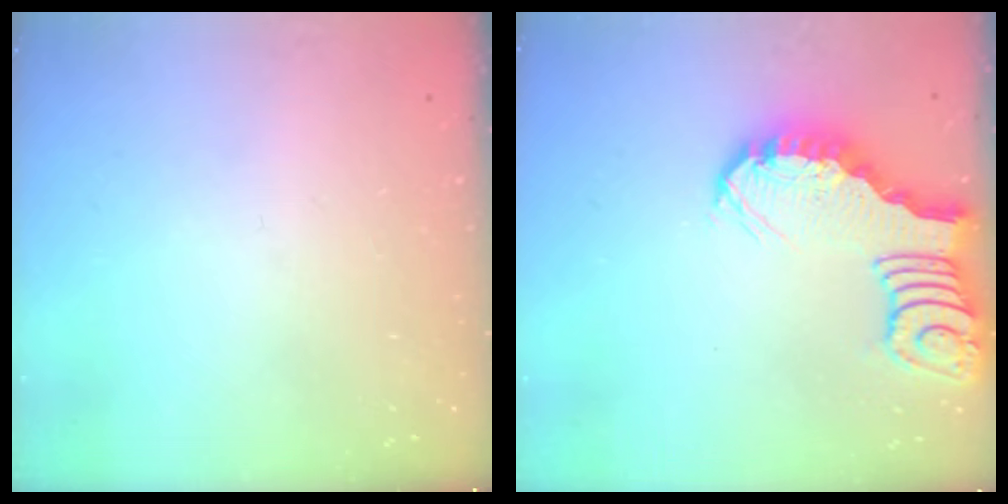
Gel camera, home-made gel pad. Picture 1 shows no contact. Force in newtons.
{"total": 3.2, "press": 3.2, "slide": 0.3}